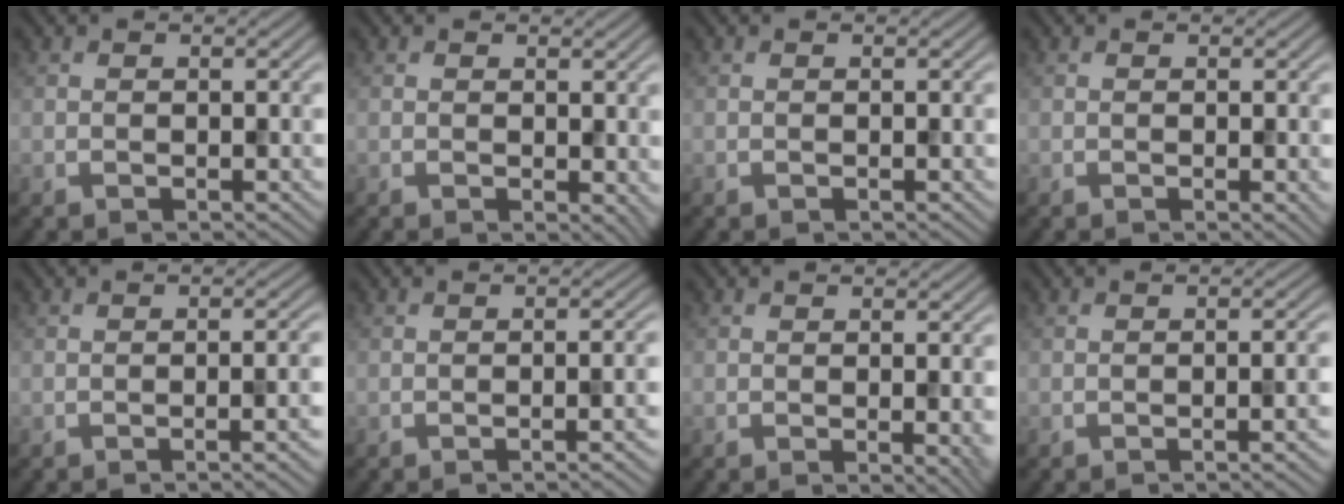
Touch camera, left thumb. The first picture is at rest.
{"total": 1.8, "force": [0.2, 1.1, 1.4], "torque": [-0.015, -0.007, 0.005]}
{"total": 0.0}
{"total": 0.8, "force": [-0.1, 0.1, 0.8], "torque": [-0.011, -0.005, -0.002]}
{"total": 3.7, "force": [-1.3, 0.8, 3.3], "torque": [-0.031, 0.006, -0.026]}
{"total": 3.0, "force": [-1.3, 0.7, 2.6], "torque": [-0.021, 0.007, -0.027]}
{"total": 2.1, "force": [-0.3, 0.3, 2.1], "torque": [-0.028, -0.003, -0.005]}
{"total": 3.0, "force": [-1.0, 0.7, 2.7], "torque": [-0.023, 0.007, -0.023]}